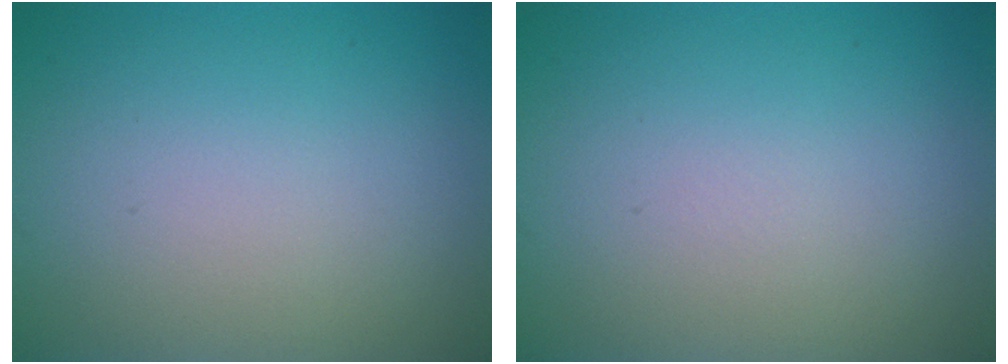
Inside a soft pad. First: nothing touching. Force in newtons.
{"total": 0.0}